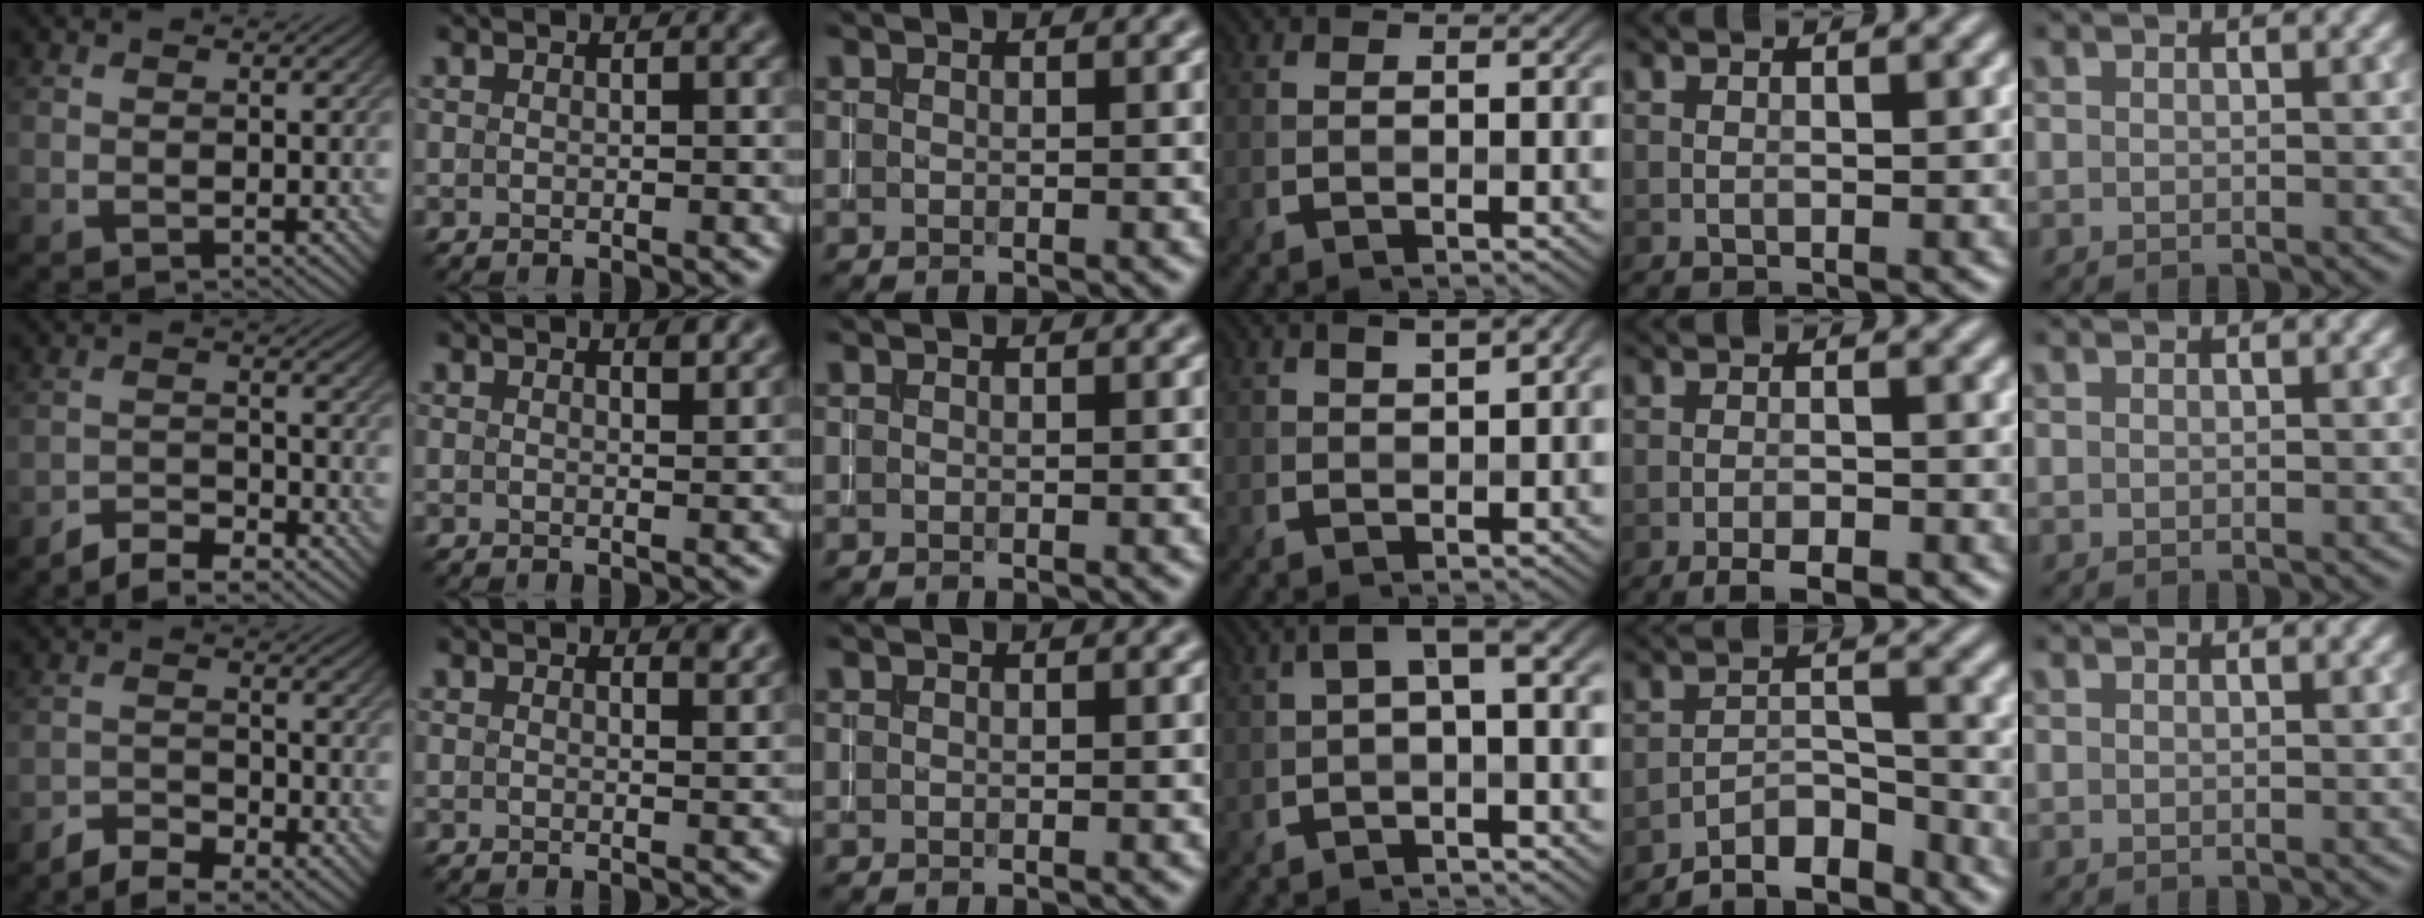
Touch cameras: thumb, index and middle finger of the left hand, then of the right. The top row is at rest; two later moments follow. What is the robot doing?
{"motion": "pour", "object": "almond"}